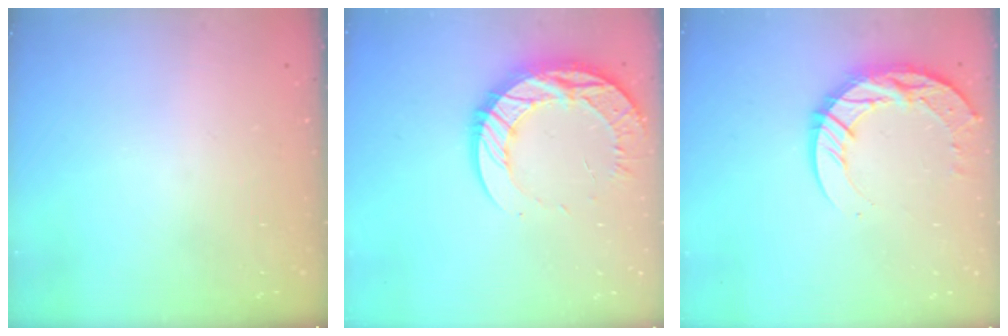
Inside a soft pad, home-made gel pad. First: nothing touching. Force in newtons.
{"total": 18.9, "press": 18.8, "slide": 1.6}
{"total": 13.1, "press": 13.1, "slide": 1.1}